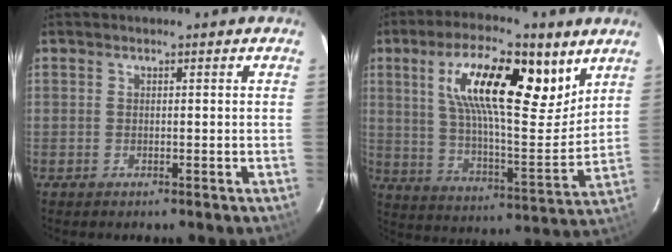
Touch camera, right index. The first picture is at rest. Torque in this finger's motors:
{"motor_torque": [1.53, 0.61, 1.05, 0.21]}